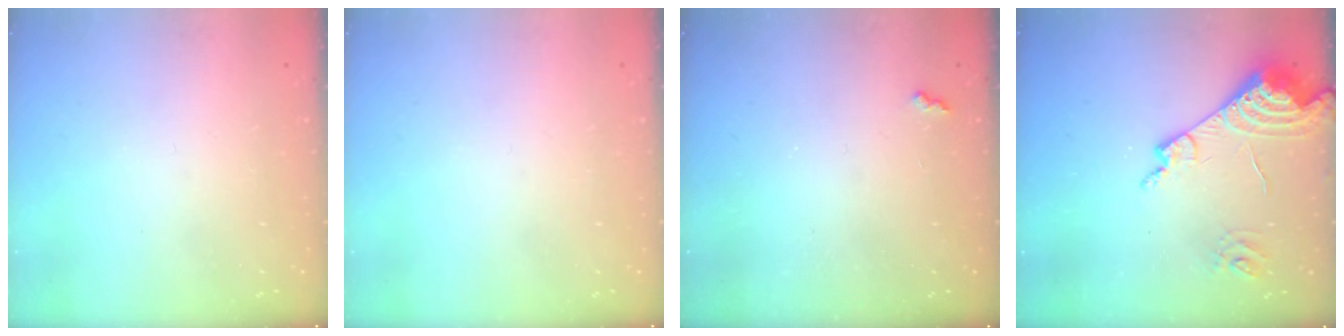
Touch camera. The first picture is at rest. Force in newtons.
{"total": 0.0}
{"total": 2.6, "press": 2.5, "slide": 0.5}
{"total": 13.6, "press": 13.6, "slide": 1.5}